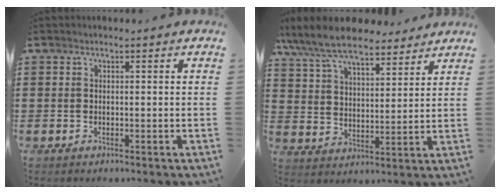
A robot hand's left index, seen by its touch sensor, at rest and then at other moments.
{"total": 9.5, "force": [8.4, 2.4, 3.9], "torque": [-0.108, -0.029, 0.153]}